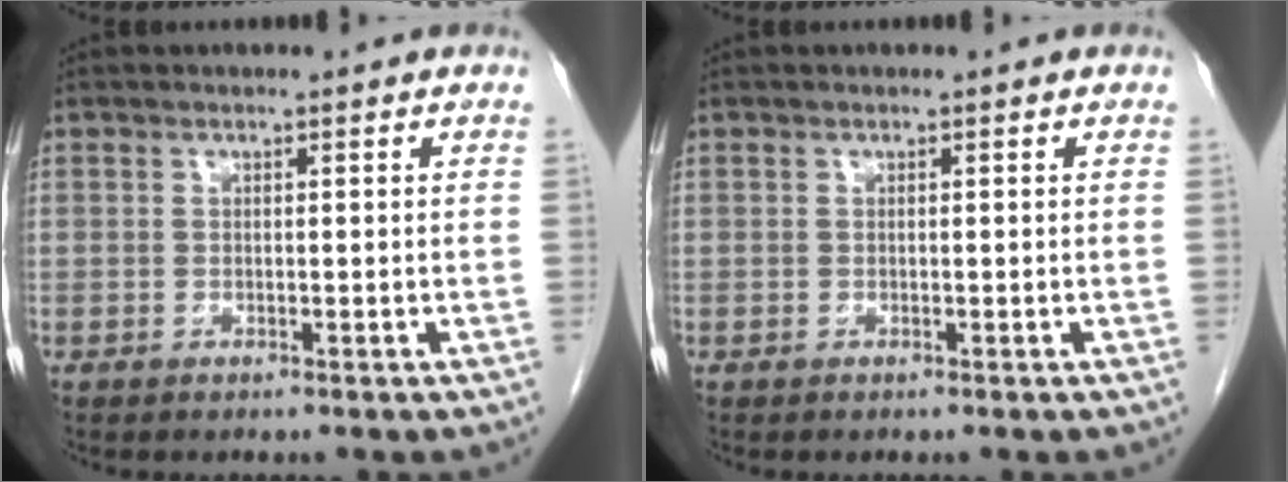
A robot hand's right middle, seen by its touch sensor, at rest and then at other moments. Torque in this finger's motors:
{"motor_torque": [0.17, -0.09, -0.05, -0.01]}